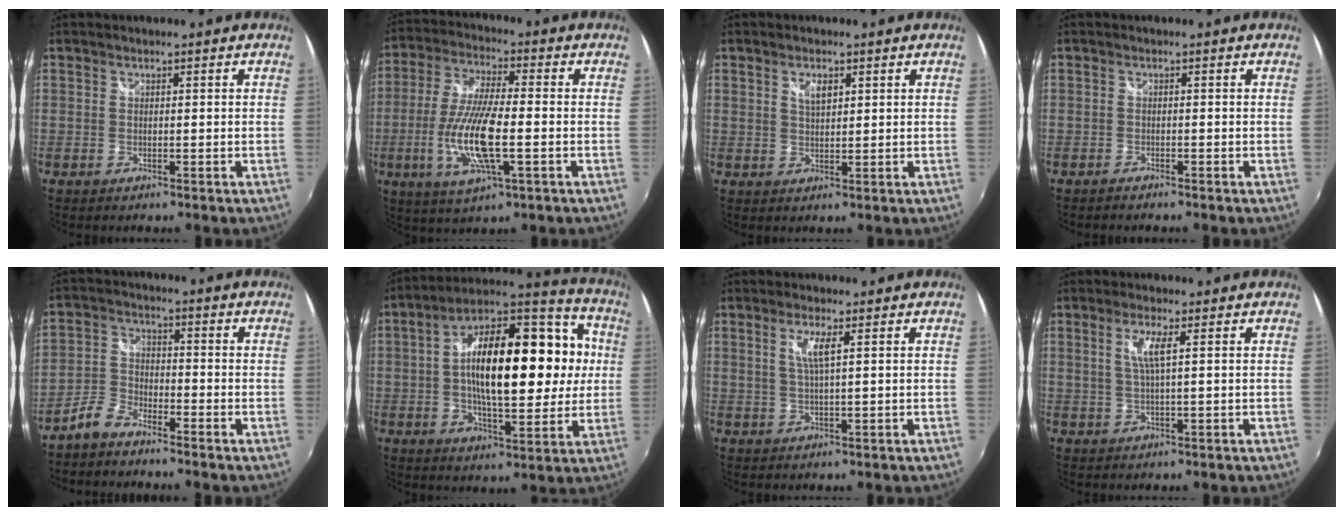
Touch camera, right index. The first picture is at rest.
{"total": 14.2, "force": [-3.1, 3.5, 13.4], "torque": [-0.273, -0.012, -0.061]}
{"total": 3.2, "force": [1.6, 1.6, 2.3], "torque": [-0.038, 0.001, 0.027]}
{"total": 1.1, "force": [-1.0, 0.1, 0.3], "torque": [-0.011, -0.004, -0.019]}
{"total": 5.0, "force": [-4.1, 2.0, 2.1], "torque": [-0.050, 0.012, -0.086]}
{"total": 24.3, "force": [1.3, 11.2, 21.6], "torque": [-0.376, 0.041, 0.016]}
{"total": 3.6, "force": [1.4, 0.1, 3.3], "torque": [-0.066, -0.003, 0.026]}
{"total": 3.7, "force": [1.2, -0.1, 3.5], "torque": [-0.071, -0.003, 0.024]}